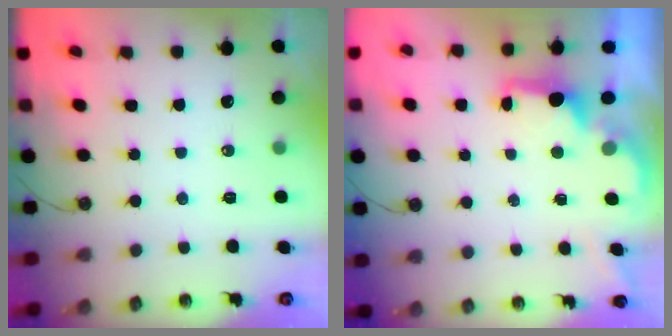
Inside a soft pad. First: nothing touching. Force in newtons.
{"total": 2.1, "press": 1.9, "slide": 0.8}